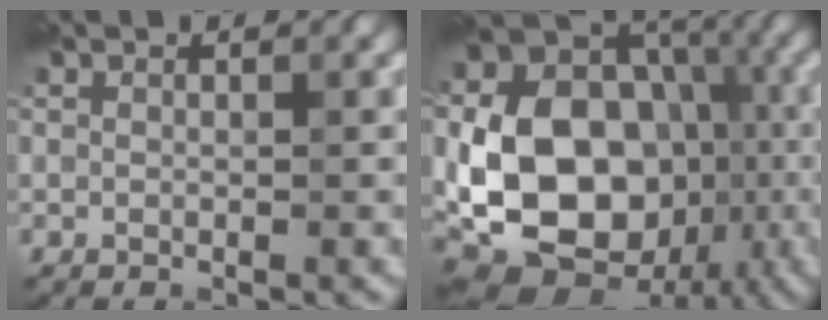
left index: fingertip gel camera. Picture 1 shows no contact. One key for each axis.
{"total": 16.9, "fx": -2.7, "fy": 13.2, "fz": 10.1, "tx": -0.178, "ty": -0.017, "tz": -0.044}